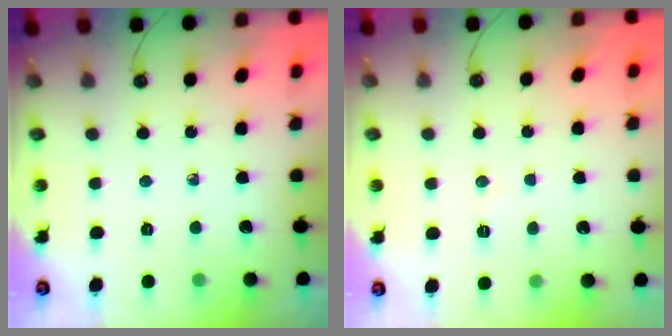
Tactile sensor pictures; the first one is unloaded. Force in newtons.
{"total": 3.9, "press": 3.8, "slide": 1.0}